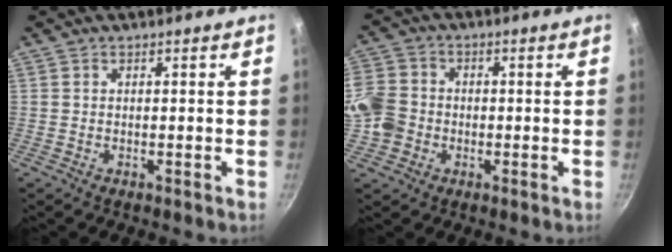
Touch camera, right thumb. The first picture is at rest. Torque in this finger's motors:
{"motor_torque": [0.09, 0.09, 0.56, 0.11, 0.12]}